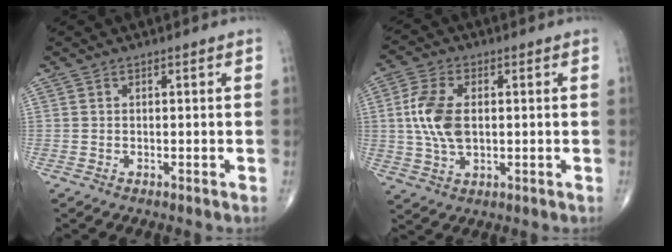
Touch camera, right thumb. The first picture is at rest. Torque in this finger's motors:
{"motor_torque": [0.49, 1.89, 1.01, -0.08, 0.28]}